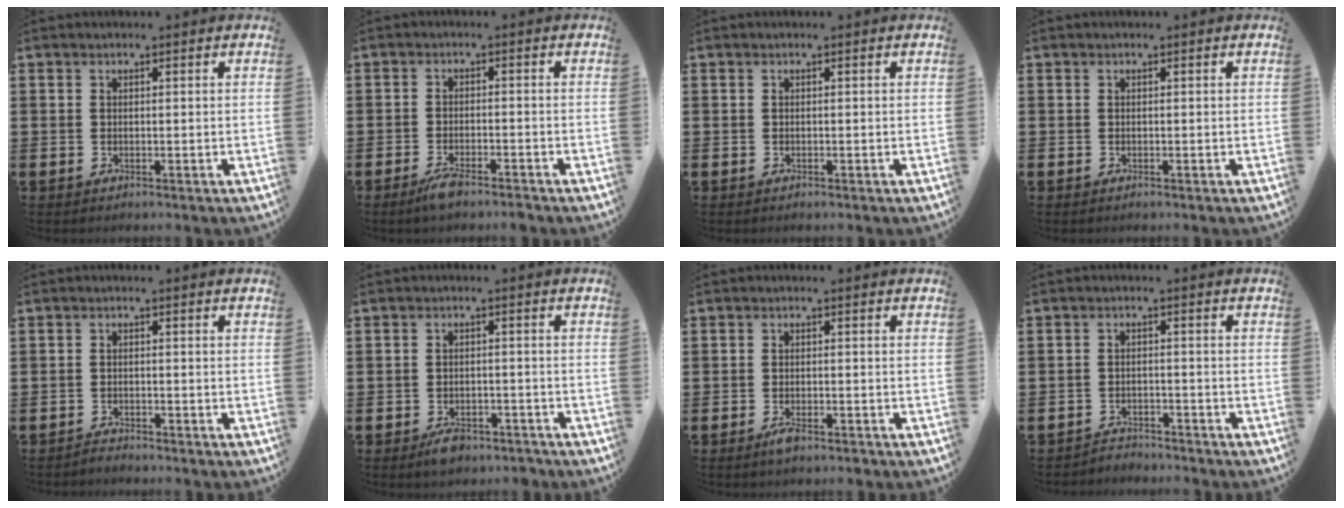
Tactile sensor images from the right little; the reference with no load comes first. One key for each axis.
{"total": 2.9, "fx": -2.1, "fy": 0.4, "fz": 1.9, "tx": -0.039, "ty": 0.005, "tz": -0.042}
{"total": 0.0}
{"total": 0.0}
{"total": 1.2, "fx": -1.2, "fy": 0.0, "fz": -0.1, "tx": -0.002, "ty": 0.003, "tz": -0.026}
{"total": 2.5, "fx": -2.0, "fy": 1.1, "fz": 0.9, "tx": -0.020, "ty": 0.007, "tz": -0.041}
{"total": 2.1, "fx": -1.2, "fy": 0.6, "fz": 1.6, "tx": -0.028, "ty": 0.003, "tz": -0.024}
{"total": 2.0, "fx": -2.0, "fy": 0.1, "fz": -0.3, "tx": -0.002, "ty": 0.004, "tz": -0.046}